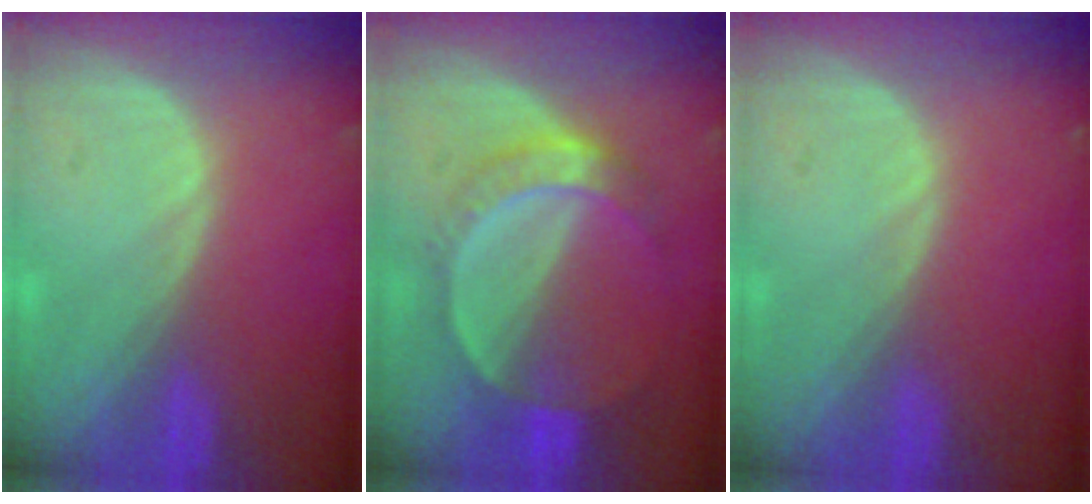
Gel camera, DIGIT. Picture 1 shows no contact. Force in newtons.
{"total": 7.3, "press": 6.4, "slide": 3.6}
{"total": 0.0}